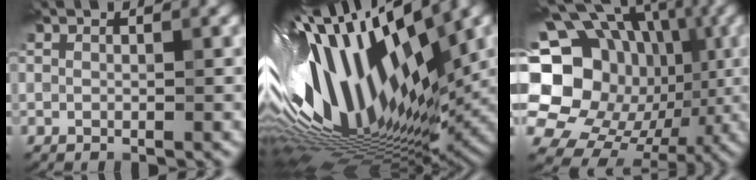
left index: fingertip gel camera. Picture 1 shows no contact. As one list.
[{"total": 17.6, "force": [2.3, 6.7, 16.0], "torque": [-0.283, 0.004, 0.036]}, {"total": 19.5, "force": [0.9, 16.9, 9.6], "torque": [-0.173, 0.022, 0.006]}]